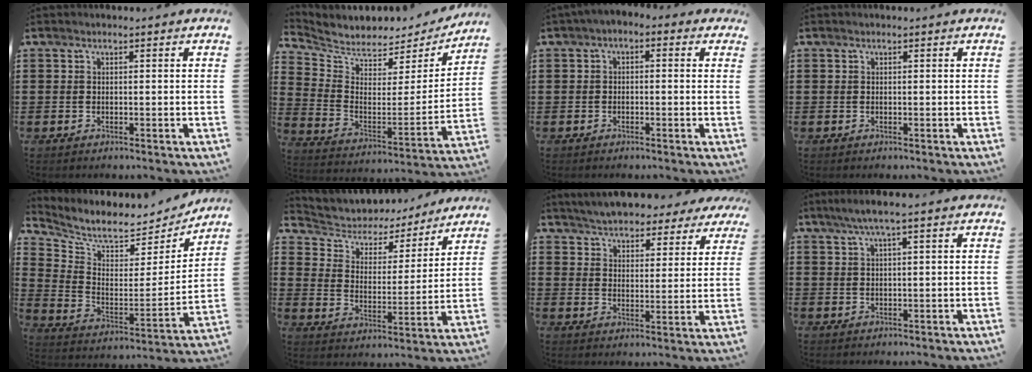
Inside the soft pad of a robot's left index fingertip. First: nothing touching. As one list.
[{"total": 4.8, "force": [4.5, 1.6, 0.1], "torque": [-0.039, -0.045, 0.074]}, {"total": 1.7, "force": [-1.5, 0.5, 0.7], "torque": [-0.022, 0.002, -0.035]}, {"total": 0.0}, {"total": 6.1, "force": [5.9, 1.0, 1.3], "torque": [-0.059, -0.055, 0.101]}, {"total": 4.4, "force": [3.7, 2.2, 0.7], "torque": [-0.042, -0.027, 0.057]}, {"total": 5.4, "force": [5.3, 0.6, 0.6], "torque": [-0.039, -0.023, 0.095]}, {"total": 3.5, "force": [2.1, 0.0, 2.8], "torque": [-0.057, 0.003, 0.035]}]